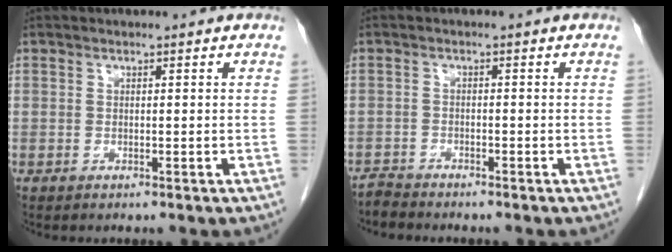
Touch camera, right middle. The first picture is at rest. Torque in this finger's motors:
{"motor_torque": [-0.26, -0.30, -0.06, -0.01]}